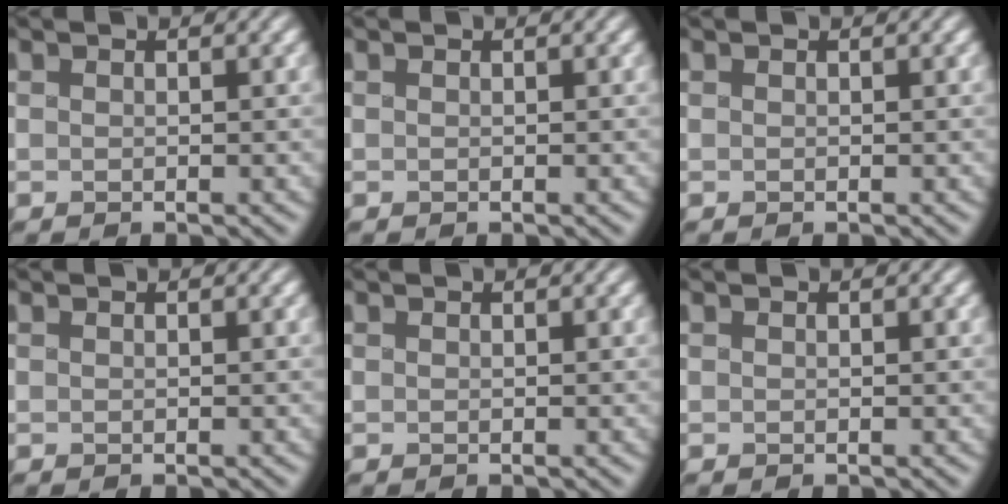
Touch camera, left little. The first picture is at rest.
{"total": 0.0}
{"total": 0.0}
{"total": 0.0}
{"total": 0.0}
{"total": 0.0}